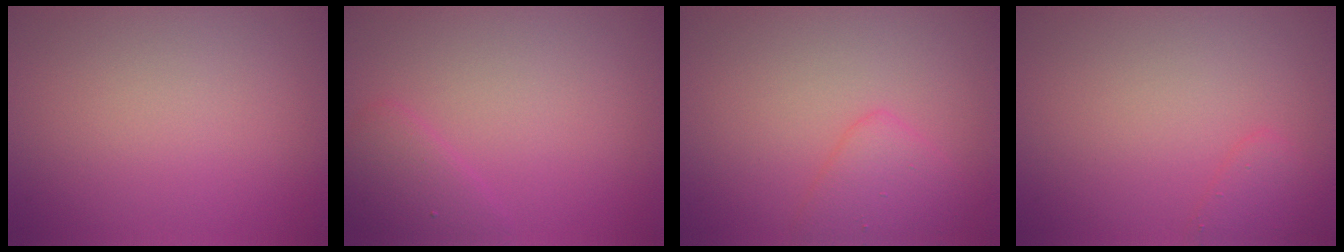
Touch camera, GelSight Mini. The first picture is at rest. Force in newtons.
{"total": 1.8, "press": 1.8, "slide": 0.1}
{"total": 2.5, "press": 2.5, "slide": 0.1}
{"total": 1.5, "press": 1.5, "slide": 0.1}